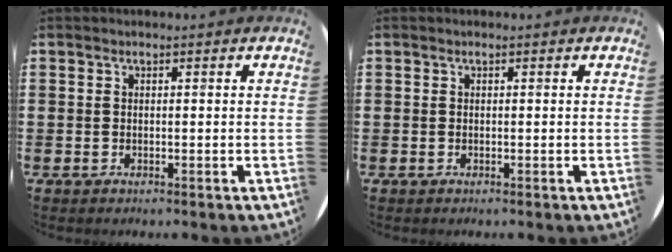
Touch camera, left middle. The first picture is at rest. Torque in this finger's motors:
{"motor_torque": [0.04, 0.03, 0.04, 0.01]}